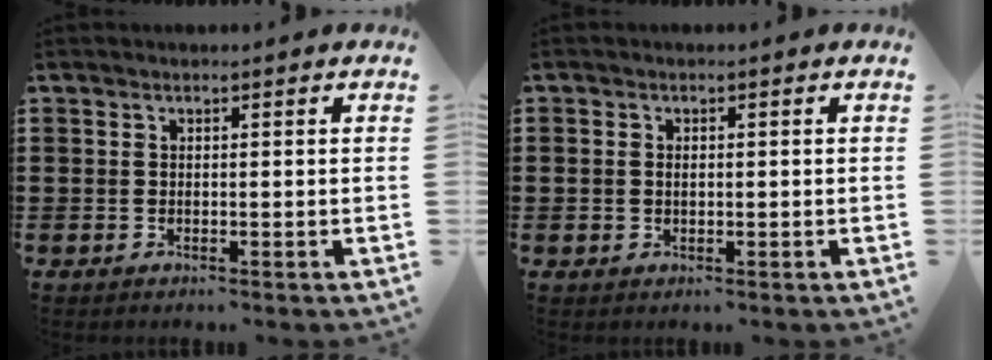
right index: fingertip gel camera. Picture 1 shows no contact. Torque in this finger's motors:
{"motor_torque": [-0.12, 0.50, 0.00, -0.01]}